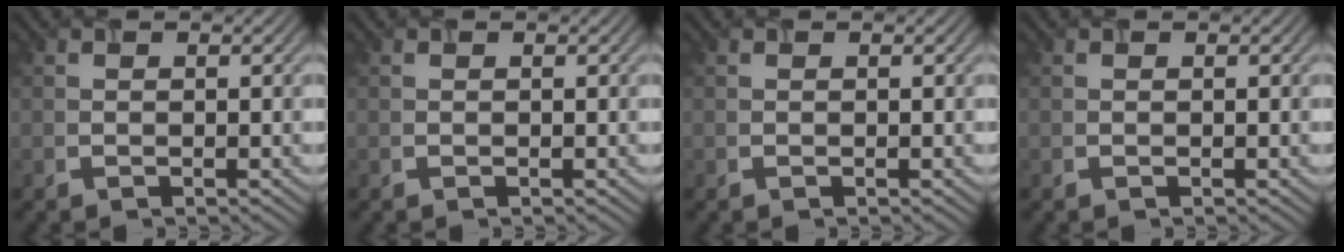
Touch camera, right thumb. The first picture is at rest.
{"total": 0.0}
{"total": 0.0}
{"total": 0.0}